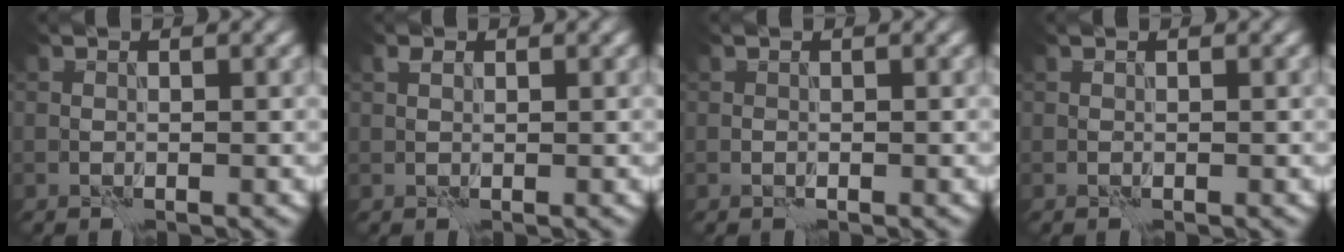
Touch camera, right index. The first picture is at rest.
{"total": 0.9, "force": [0.6, 0.5, 0.3], "torque": [-0.005, 0.003, 0.009]}
{"total": 0.0}
{"total": 0.0}